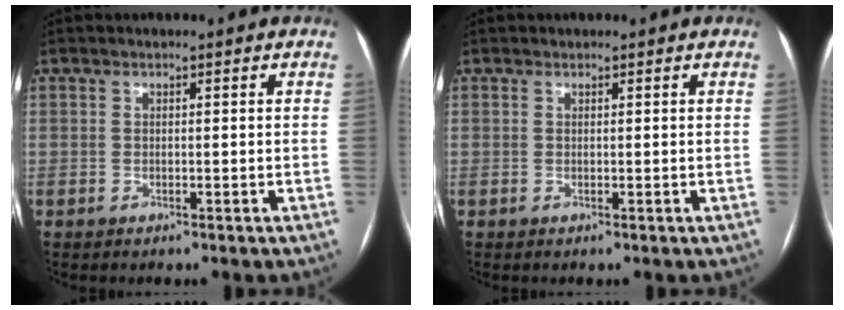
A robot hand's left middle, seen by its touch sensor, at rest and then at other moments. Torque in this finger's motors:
{"motor_torque": [-0.05, 0.02, 0.00, 0.01]}